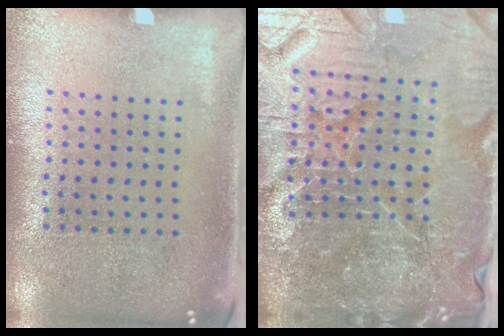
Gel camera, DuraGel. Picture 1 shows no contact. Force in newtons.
{"total": 6.9, "press": 6.2, "slide": 3.0}